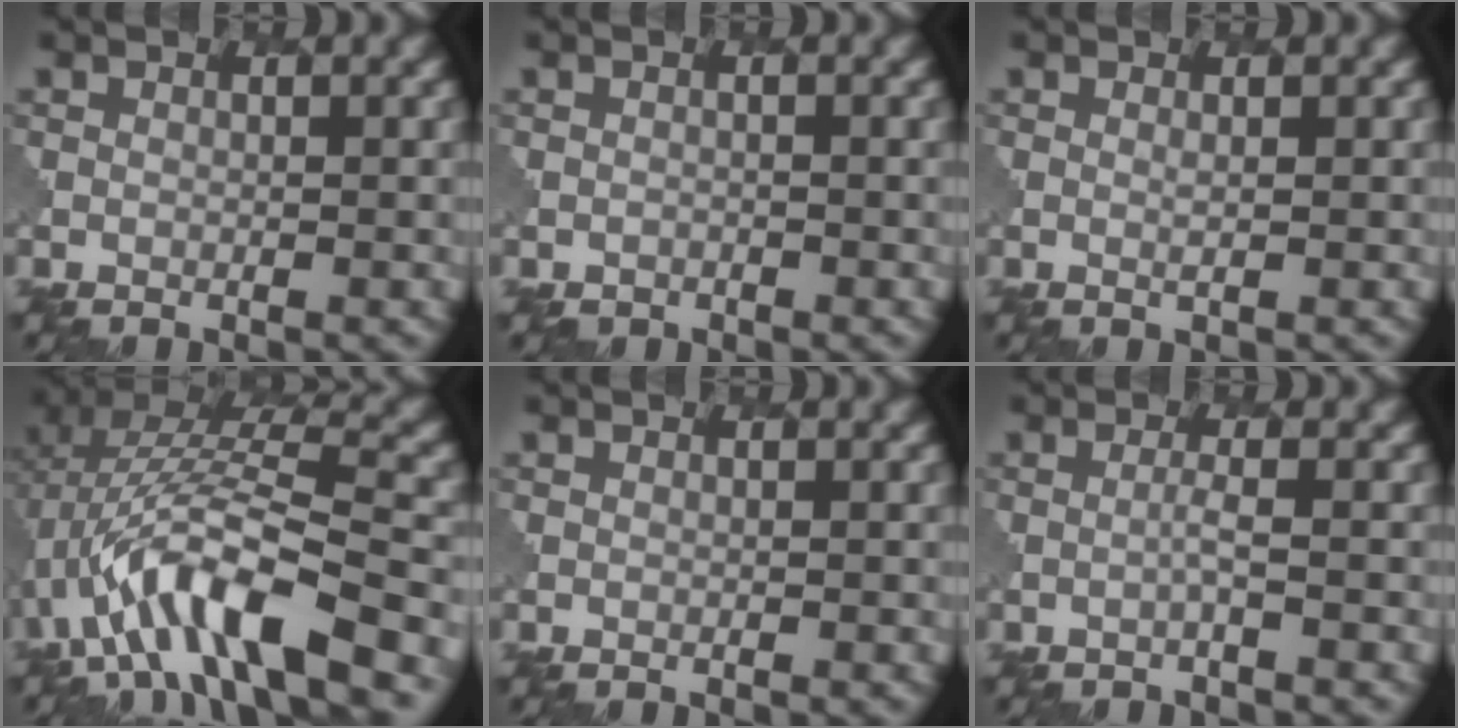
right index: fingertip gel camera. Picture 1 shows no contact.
{"total": 0.9, "force": [-0.6, 0.6, -0.2], "torque": [0.002, -0.005, -0.010]}
{"total": 0.7, "force": [0.4, 0.2, 0.5], "torque": [-0.009, -0.003, 0.008]}
{"total": 10.0, "force": [-3.5, 3.3, 8.8], "torque": [-0.164, 0.013, -0.062]}
{"total": 0.0}
{"total": 0.9, "force": [-0.2, 0.0, 0.8], "torque": [-0.014, 0.004, -0.010]}